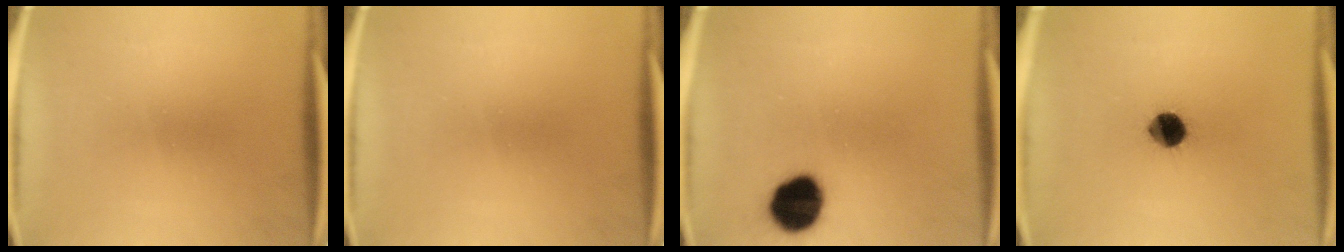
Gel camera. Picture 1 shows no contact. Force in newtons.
{"total": 0.0}
{"total": 11.7}
{"total": 7.5}